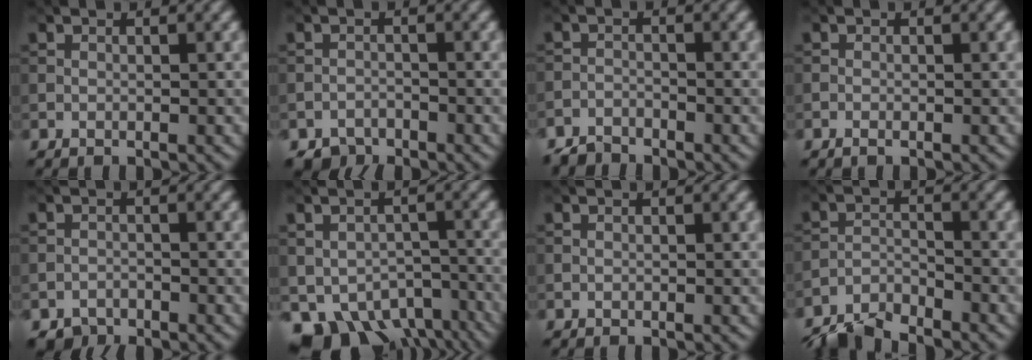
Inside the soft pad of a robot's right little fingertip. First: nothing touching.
{"total": 2.0, "force": [-1.8, 0.8, 0.1], "torque": [0.002, 0.001, -0.036]}
{"total": 2.5, "force": [-2.4, 0.7, 0.2], "torque": [-0.002, -0.003, -0.054]}
{"total": 0.7, "force": [-0.5, 0.2, 0.4], "torque": [-0.010, -0.001, -0.010]}
{"total": 1.6, "force": [-1.5, 0.7, 0.1], "torque": [0.003, 0.001, -0.029]}
{"total": 8.7, "force": [-5.4, 5.4, 4.1], "torque": [-0.066, -0.029, -0.070]}
{"total": 0.0}
{"total": 5.0, "force": [-4.8, 0.9, 1.3], "torque": [-0.028, -0.009, -0.097]}